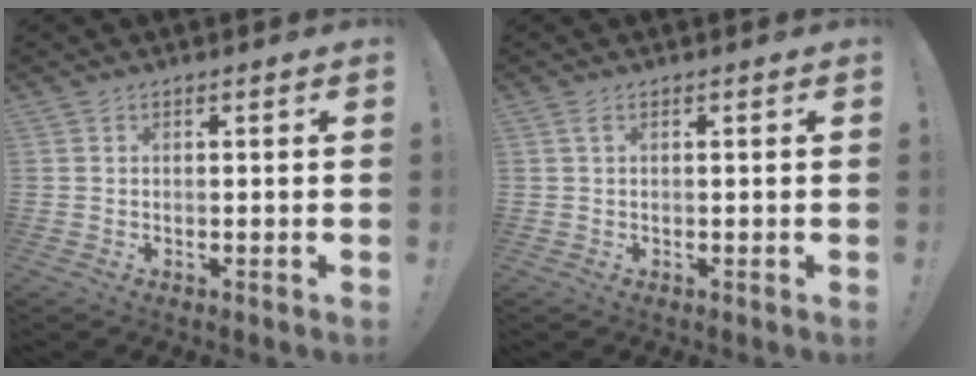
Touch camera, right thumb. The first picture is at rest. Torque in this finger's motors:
{"motor_torque": [-0.02, 0.02, 0.02, -0.04, 0.00]}